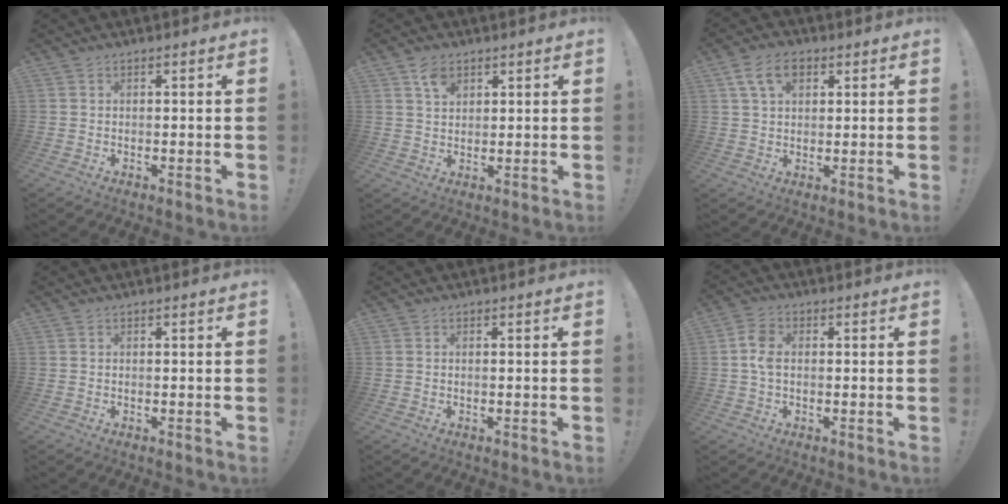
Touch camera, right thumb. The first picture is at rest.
{"total": 5.1, "force": [3.0, 3.1, 2.6], "torque": [-0.040, -0.011, 0.054]}
{"total": 8.3, "force": [3.6, 5.1, 5.5], "torque": [-0.099, 0.008, 0.069]}
{"total": 0.0}
{"total": 0.0}
{"total": 5.9, "force": [0.3, 3.7, 4.5], "torque": [-0.083, 0.012, 0.009]}